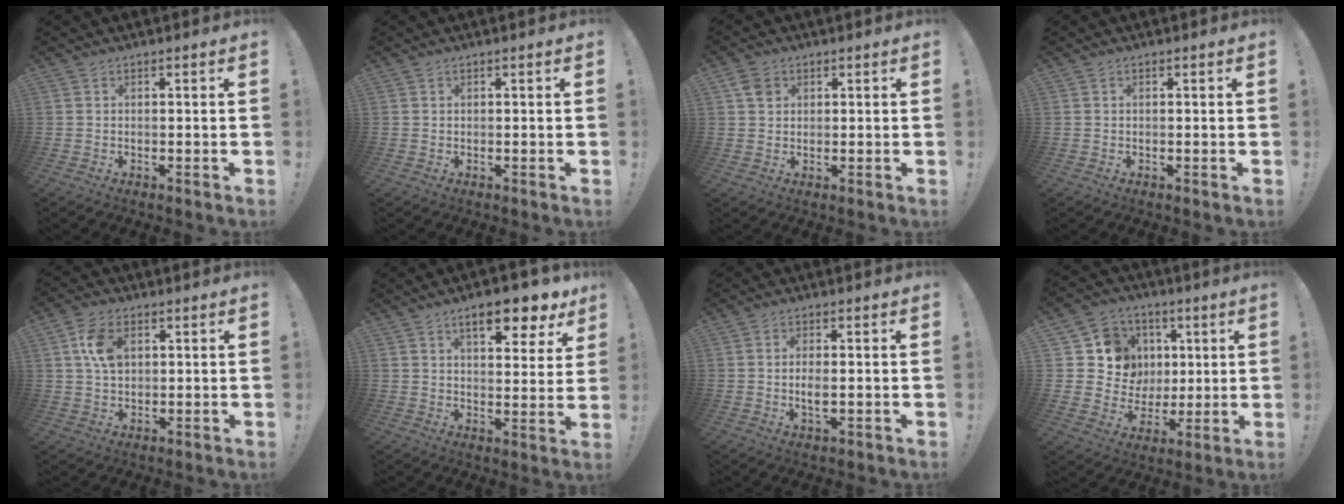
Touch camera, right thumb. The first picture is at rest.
{"total": 0.0}
{"total": 4.1, "force": [1.7, 3.2, 1.9], "torque": [-0.016, -0.002, 0.031]}
{"total": 0.0}
{"total": 8.7, "force": [2.5, 5.8, 6.0], "torque": [-0.106, 0.005, 0.049]}
{"total": 11.4, "force": [6.9, 3.5, 8.4], "torque": [-0.113, -0.038, 0.111]}
{"total": 3.8, "force": [-0.2, 1.6, 3.4], "torque": [-0.056, -0.002, -0.008]}
{"total": 12.1, "force": [2.9, 11.3, 3.1], "torque": [-0.041, -0.013, 0.079]}